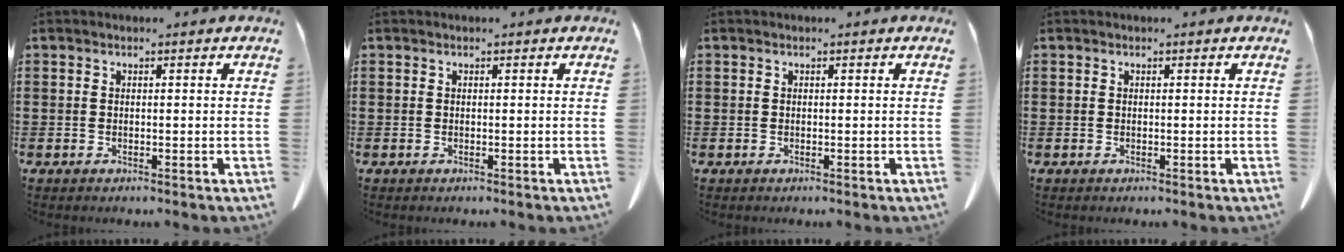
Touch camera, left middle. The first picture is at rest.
{"total": 0.0}
{"total": 0.0}
{"total": 0.0}